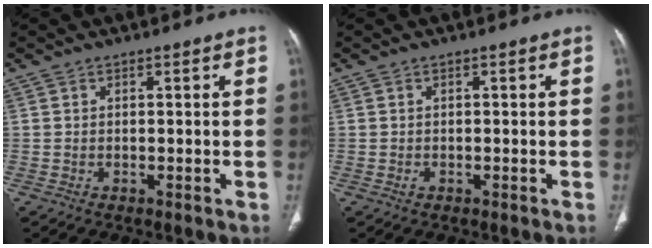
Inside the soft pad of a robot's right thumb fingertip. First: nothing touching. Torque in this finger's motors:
{"motor_torque": [0.11, 0.03, 0.26, -0.18, -0.02]}